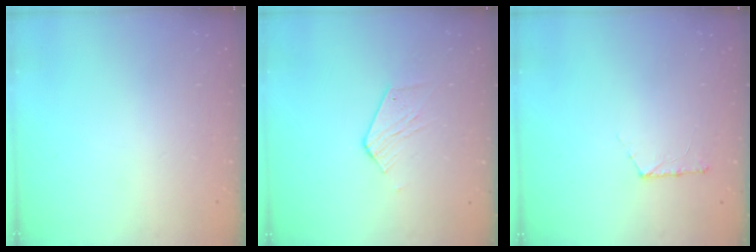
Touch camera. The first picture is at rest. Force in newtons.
{"total": 6.2, "press": 6.2, "slide": 0.4}
{"total": 6.0, "press": 6.0, "slide": 0.7}